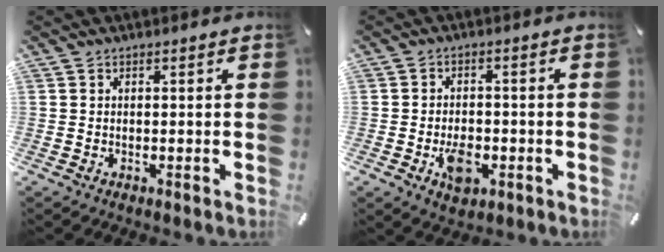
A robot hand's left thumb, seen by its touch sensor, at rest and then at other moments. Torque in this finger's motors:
{"motor_torque": [0.46, 1.67, 0.02, 0.10, 0.04]}